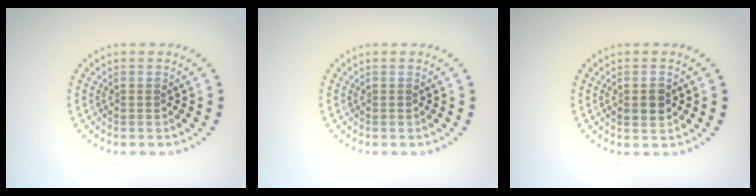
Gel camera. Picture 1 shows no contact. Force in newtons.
{"total": 0.0}
{"total": 1.8, "press": 1.8, "slide": 0.1}